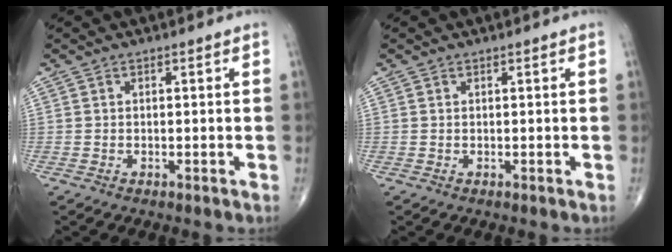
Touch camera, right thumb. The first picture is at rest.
{"total": 0.0}